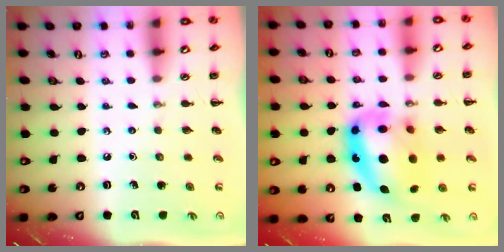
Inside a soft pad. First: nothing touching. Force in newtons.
{"total": 17.0, "press": 16.5, "slide": 4.3}